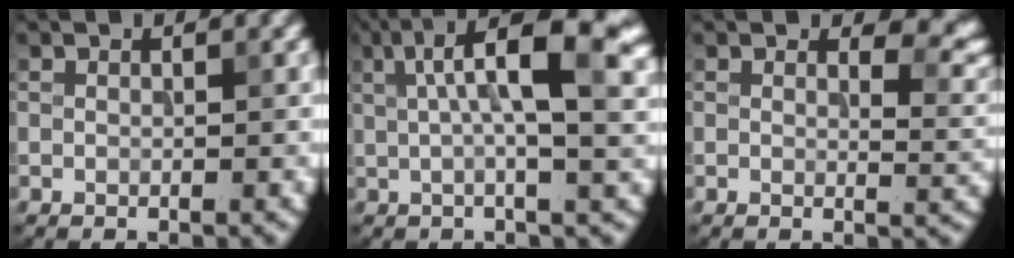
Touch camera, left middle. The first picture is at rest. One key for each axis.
{"total": 10.4, "fx": 3.0, "fy": 3.0, "fz": 9.4, "tx": -0.132, "ty": 0.015, "tz": 0.039}
{"total": 3.3, "fx": 1.9, "fy": 1.2, "fz": 2.3, "tx": -0.029, "ty": -0.005, "tz": 0.027}